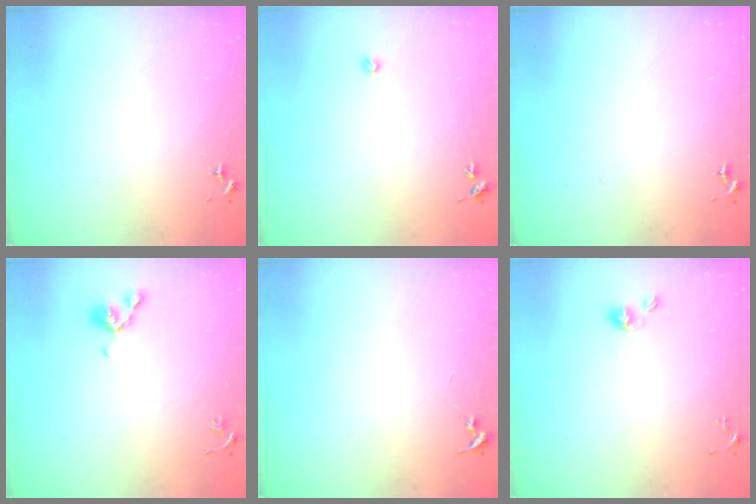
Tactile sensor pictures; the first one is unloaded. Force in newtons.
{"total": 2.2, "press": 2.2, "slide": 0.3}
{"total": 0.0}
{"total": 6.9, "press": 6.8, "slide": 1.5}
{"total": 0.0}
{"total": 5.5, "press": 4.8, "slide": 2.6}